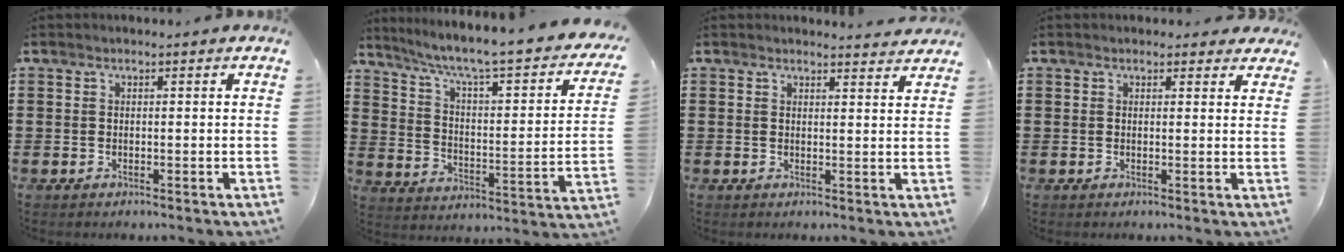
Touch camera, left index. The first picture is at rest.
{"total": 4.9, "force": [4.1, -0.5, 2.6], "torque": [-0.071, -0.045, 0.056]}
{"total": 2.1, "force": [2.1, 0.0, 0.3], "torque": [-0.002, -0.009, 0.038]}
{"total": 1.4, "force": [1.1, 0.8, 0.3], "torque": [-0.002, 0.004, 0.019]}